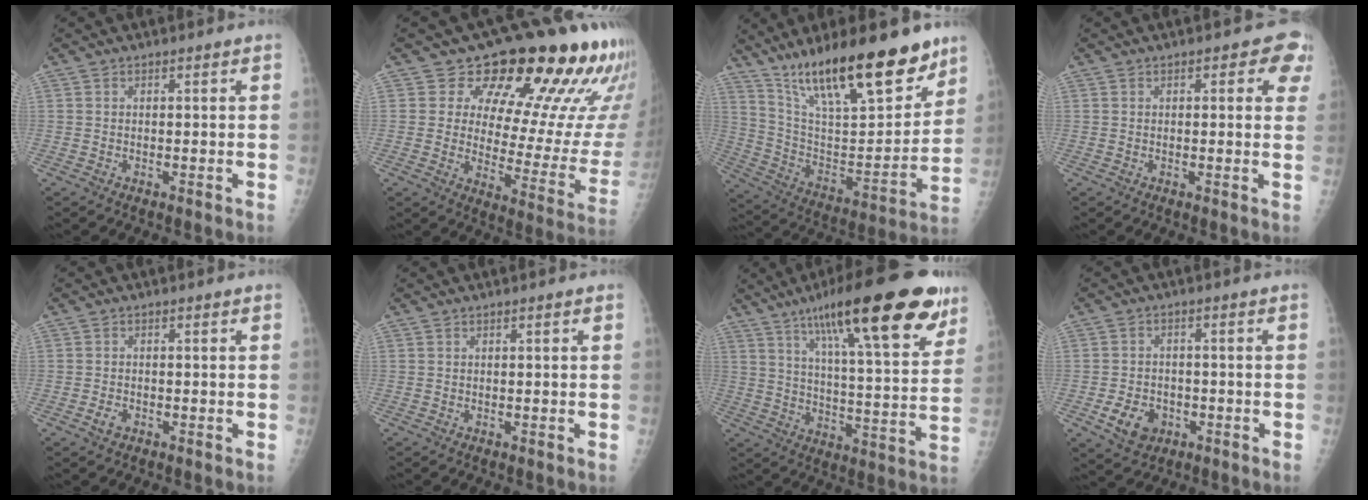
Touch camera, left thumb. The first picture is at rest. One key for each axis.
{"total": 22.2, "fx": 15.7, "fy": 9.0, "fz": 12.8, "tx": -0.114, "ty": -0.089, "tz": 0.192}
{"total": 26.3, "fx": 18.2, "fy": 7.8, "fz": 17.3, "tx": -0.248, "ty": -0.069, "tz": 0.313}
{"total": 5.0, "fx": 2.3, "fy": 2.7, "fz": 3.5, "tx": 0.003, "ty": -0.003, "tz": 0.015}
{"total": 1.8, "fx": -0.9, "fy": 1.2, "fz": 1.0, "tx": -0.019, "ty": 0.002, "tz": -0.017}
{"total": 0.0}
{"total": 25.7, "fx": 15.0, "fy": 6.2, "fz": 19.9, "tx": -0.278, "ty": -0.032, "tz": 0.227}
{"total": 6.6, "fx": -2.5, "fy": 5.1, "fz": 3.4, "tx": -0.044, "ty": 0.010, "tz": -0.035}